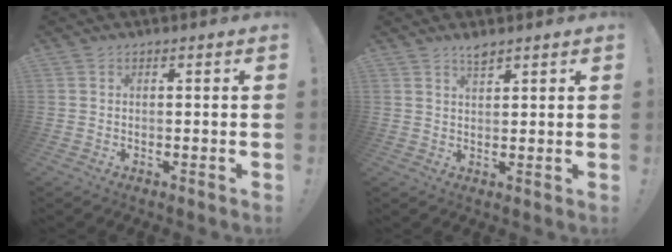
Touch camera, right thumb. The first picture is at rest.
{"total": 3.1, "force": [2.7, 0.6, 1.3], "torque": [-0.016, -0.017, 0.046]}